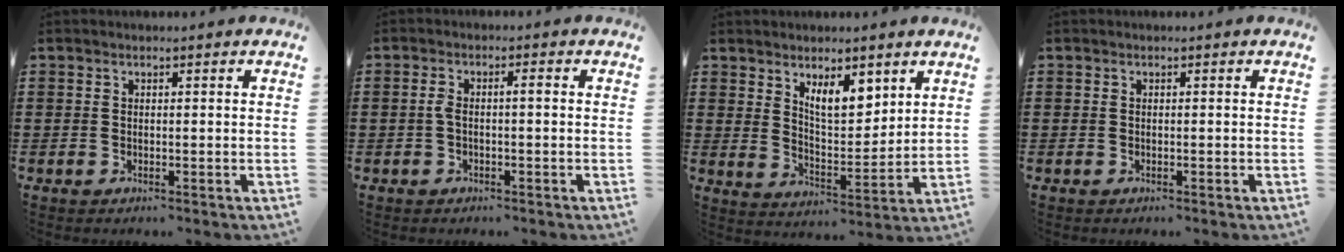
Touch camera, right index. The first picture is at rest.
{"total": 2.1, "force": [-0.3, 0.4, 2.0], "torque": [-0.046, 0.002, -0.011]}
{"total": 7.1, "force": [4.8, 2.9, 4.5], "torque": [-0.084, -0.013, 0.083]}
{"total": 0.0}